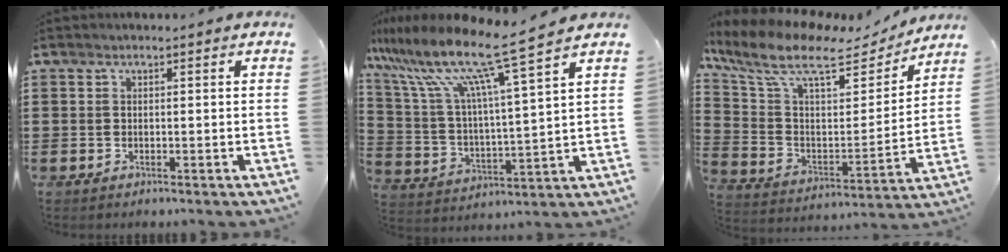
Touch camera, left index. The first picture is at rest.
{"total": 11.4, "force": [8.9, 0.0, 7.1], "torque": [-0.176, -0.061, 0.142]}
{"total": 10.7, "force": [7.5, 3.8, 6.6], "torque": [-0.159, -0.035, 0.126]}